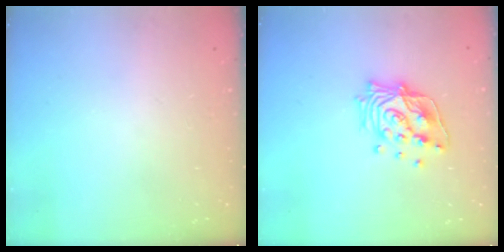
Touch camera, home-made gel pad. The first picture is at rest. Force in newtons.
{"total": 15.0, "press": 14.8, "slide": 1.9}